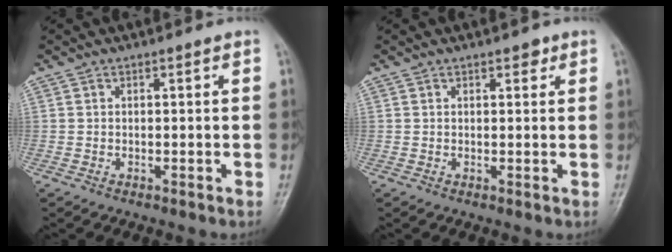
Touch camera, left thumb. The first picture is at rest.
{"total": 1.6, "force": [1.0, 0.8, 0.9], "torque": [-0.002, -0.003, 0.010]}